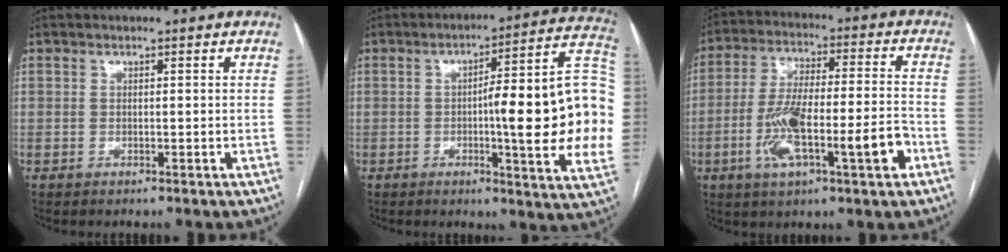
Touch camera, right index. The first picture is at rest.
{"total": 22.3, "force": [-0.9, 2.6, 22.2], "torque": [-0.196, 0.036, -0.007]}
{"total": 14.8, "force": [-5.1, 2.3, 13.7], "torque": [-0.248, 0.009, -0.083]}